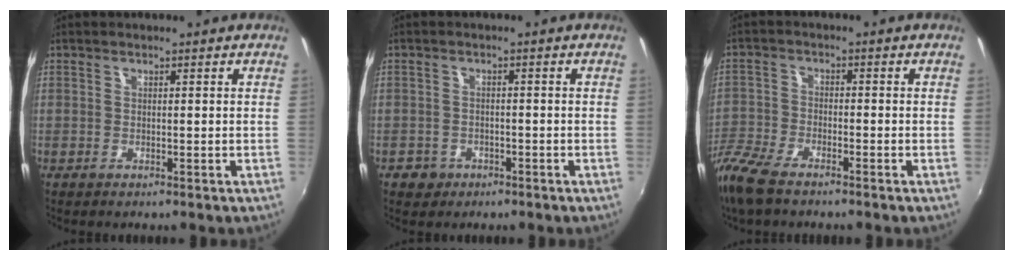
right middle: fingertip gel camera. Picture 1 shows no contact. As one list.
[{"total": 3.2, "force": [-1.7, 2.6, 0.7], "torque": [-0.025, 0.003, -0.025]}, {"total": 9.9, "force": [-7.7, 3.2, 5.3], "torque": [-0.138, -0.025, -0.159]}]